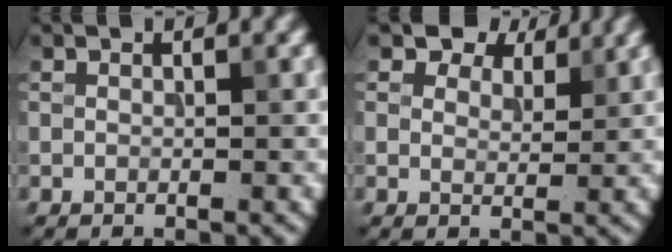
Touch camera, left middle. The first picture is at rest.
{"total": 4.7, "force": [3.6, 2.5, 1.6], "torque": [-0.035, -0.013, 0.062]}